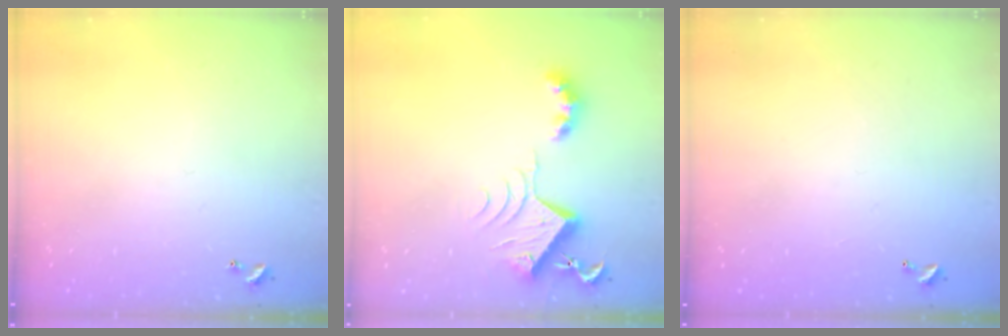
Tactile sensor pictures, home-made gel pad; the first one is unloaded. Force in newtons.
{"total": 7.7, "press": 7.6, "slide": 1.0}
{"total": 3.0, "press": 3.0, "slide": 0.1}